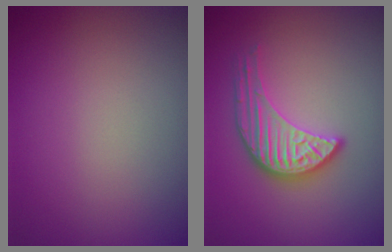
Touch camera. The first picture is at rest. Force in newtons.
{"total": 3.9, "press": 3.5, "slide": 1.6}